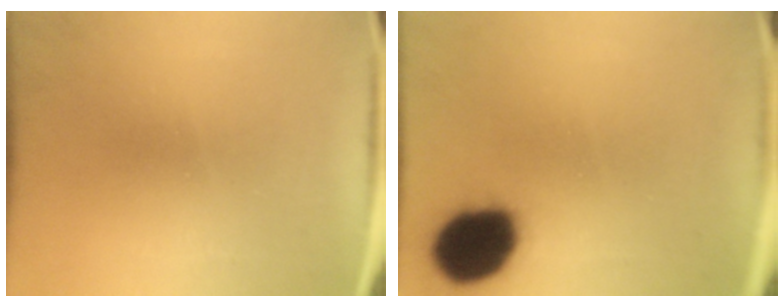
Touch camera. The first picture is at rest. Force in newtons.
{"total": 17.8}